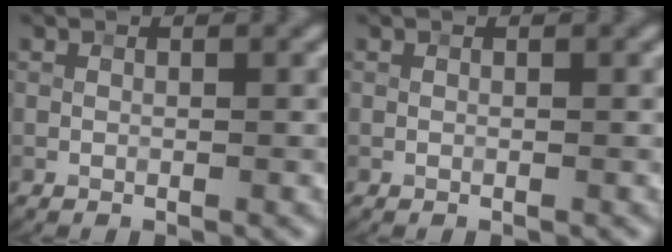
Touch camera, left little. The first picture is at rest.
{"total": 0.0}